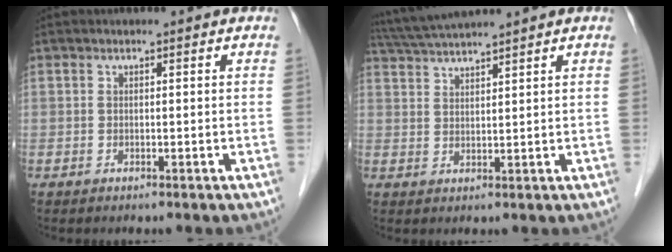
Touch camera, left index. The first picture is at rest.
{"total": 6.6, "force": [6.0, -1.4, 2.3], "torque": [-0.050, 0.019, 0.111]}